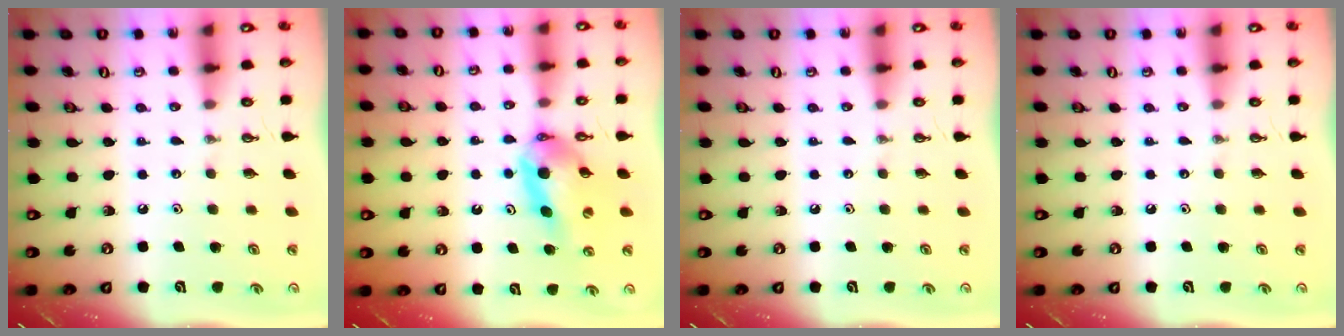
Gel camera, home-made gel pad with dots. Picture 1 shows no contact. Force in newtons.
{"total": 9.8, "press": 9.7, "slide": 1.4}
{"total": 0.0}
{"total": 0.0}